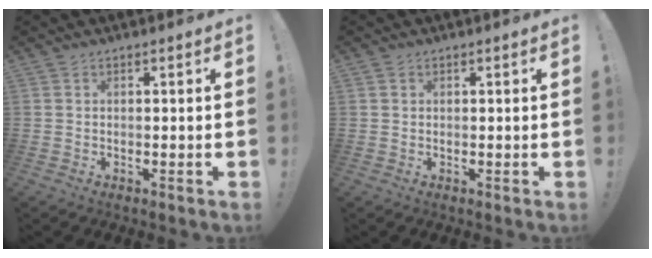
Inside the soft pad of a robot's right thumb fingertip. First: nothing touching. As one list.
[{"total": 0.8, "force": [0.3, 0.7, 0.0], "torque": [0.005, -0.001, 0.006]}]